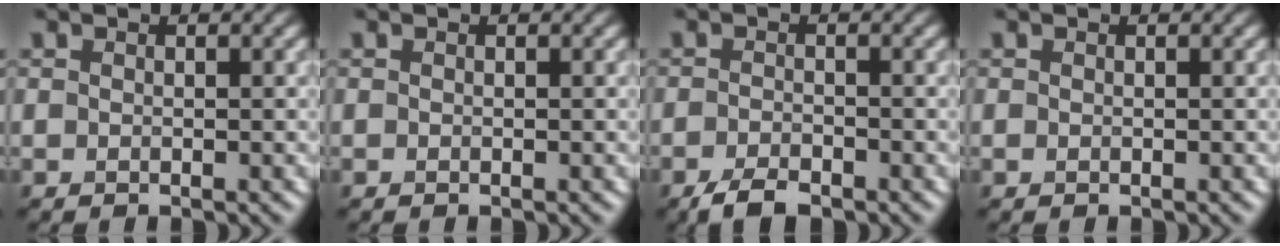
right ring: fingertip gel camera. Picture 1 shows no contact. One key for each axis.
{"total": 0.0}
{"total": 2.9, "fx": -2.1, "fy": 1.1, "fz": 1.7, "tx": -0.033, "ty": -0.001, "tz": -0.042}
{"total": 0.0}